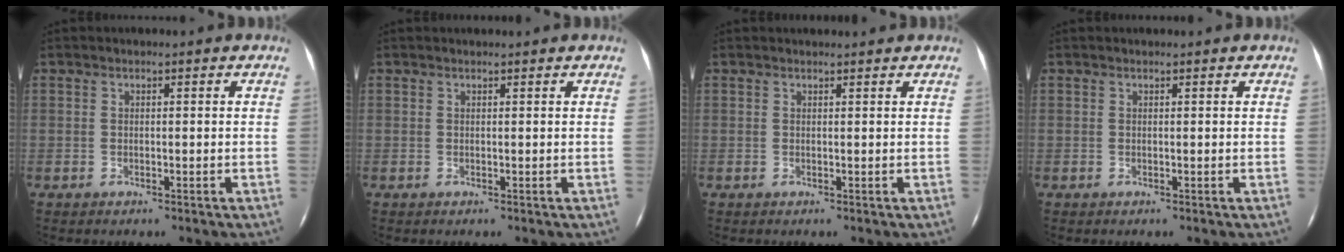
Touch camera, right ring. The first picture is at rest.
{"total": 0.6, "force": [0.6, -0.1, 0.1], "torque": [-0.009, -0.001, 0.009]}
{"total": 1.9, "force": [1.9, 0.1, 0.5], "torque": [-0.016, 0.004, 0.021]}
{"total": 0.0}